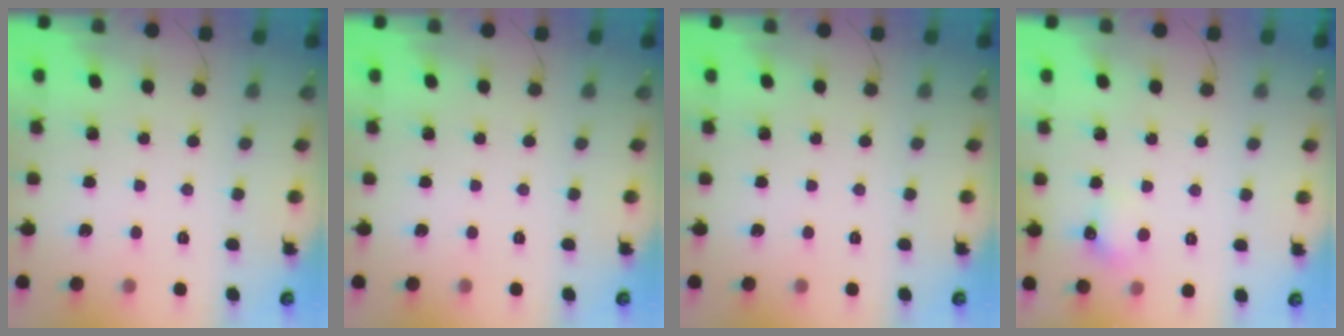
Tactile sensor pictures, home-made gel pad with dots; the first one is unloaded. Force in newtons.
{"total": 0.0}
{"total": 0.0}
{"total": 5.4, "press": 5.1, "slide": 1.9}